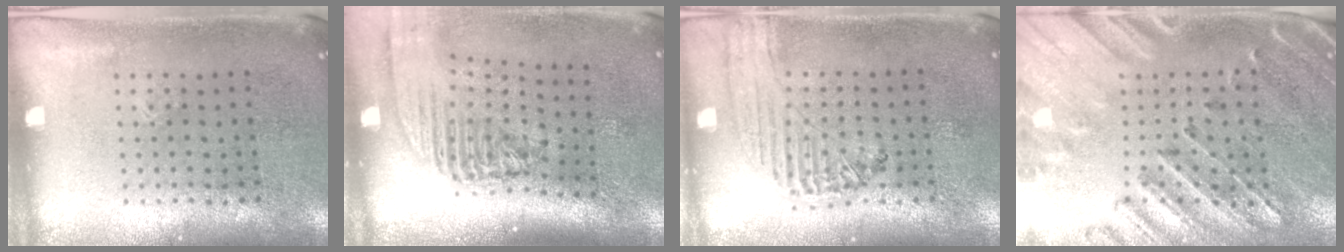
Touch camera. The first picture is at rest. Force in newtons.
{"total": 2.3, "press": 1.7, "slide": 1.5}
{"total": 0.5, "press": 0.5, "slide": 0.2}
{"total": 2.9, "press": 2.7, "slide": 1.1}